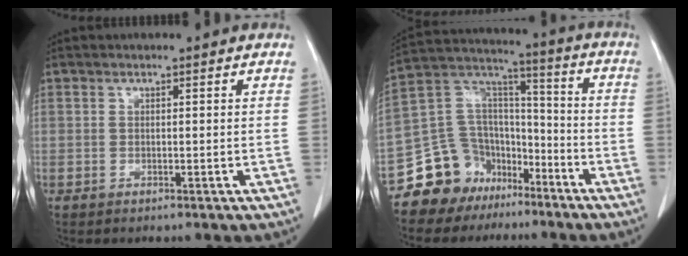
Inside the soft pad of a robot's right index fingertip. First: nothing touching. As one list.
[{"total": 14.3, "force": [-9.9, 9.9, 3.0], "torque": [-0.061, 0.092, -0.167]}]